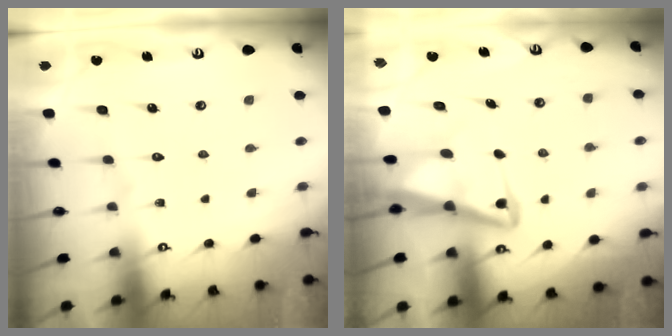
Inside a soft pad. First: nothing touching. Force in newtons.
{"total": 7.0, "press": 6.9, "slide": 0.9}